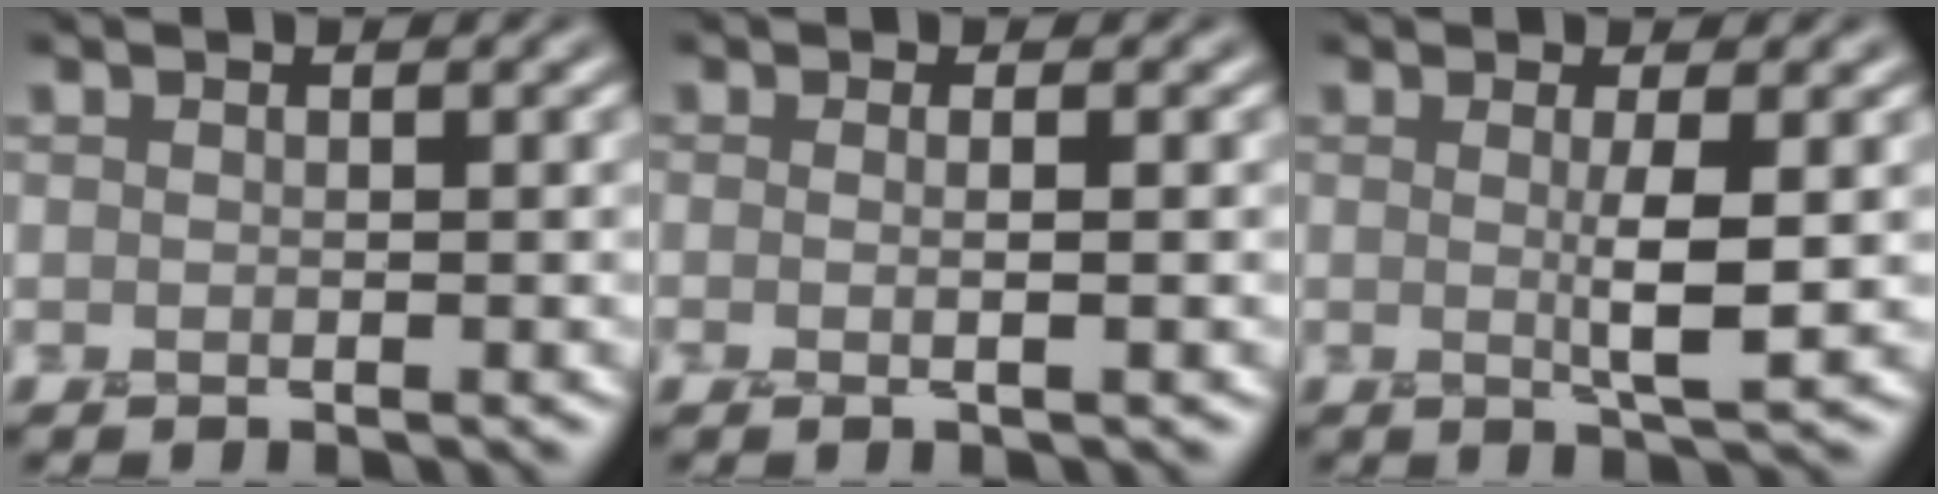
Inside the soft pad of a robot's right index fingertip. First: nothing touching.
{"total": 1.4, "force": [-0.1, 0.5, 1.3], "torque": [-0.014, -0.008, -0.014]}
{"total": 2.6, "force": [0.2, 0.2, 2.6], "torque": [-0.047, -0.008, 0.003]}